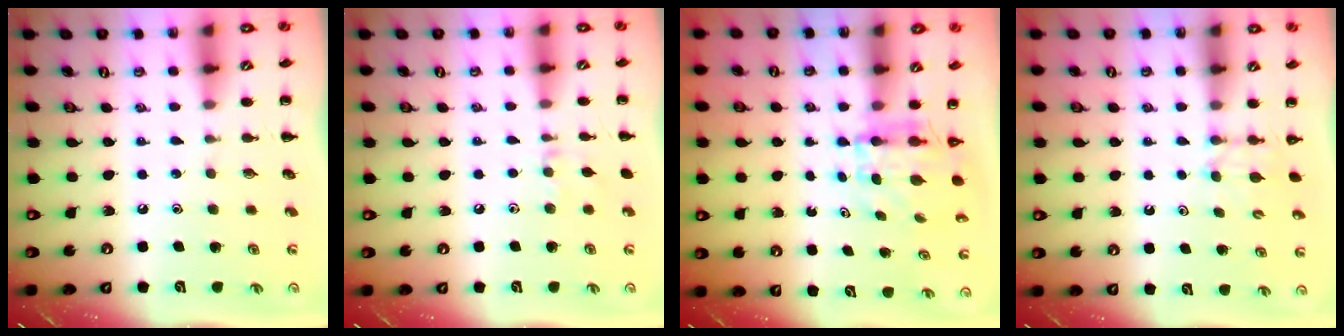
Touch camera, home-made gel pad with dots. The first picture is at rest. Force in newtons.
{"total": 6.6, "press": 6.4, "slide": 1.8}
{"total": 4.9, "press": 4.9, "slide": 0.2}
{"total": 3.3, "press": 3.1, "slide": 1.1}